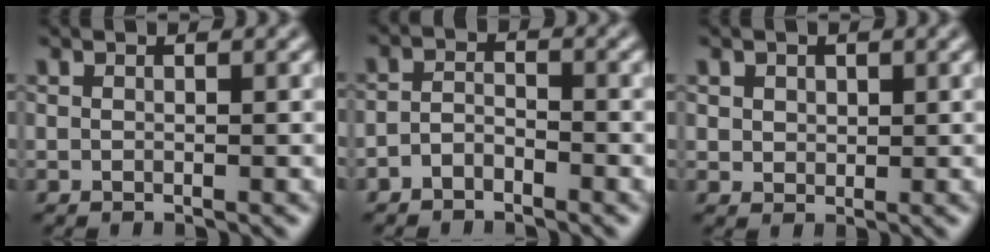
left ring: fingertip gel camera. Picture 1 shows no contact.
{"total": 1.7, "force": [-1.3, 0.9, 0.8], "torque": [-0.016, 0.004, -0.030]}
{"total": 1.7, "force": [0.8, 1.3, 0.6], "torque": [-0.011, 0.000, 0.017]}